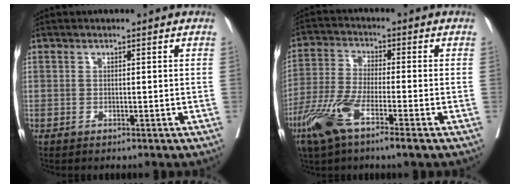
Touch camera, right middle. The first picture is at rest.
{"total": 9.2, "force": [-5.1, 1.1, 7.6], "torque": [-0.166, -0.017, -0.105]}